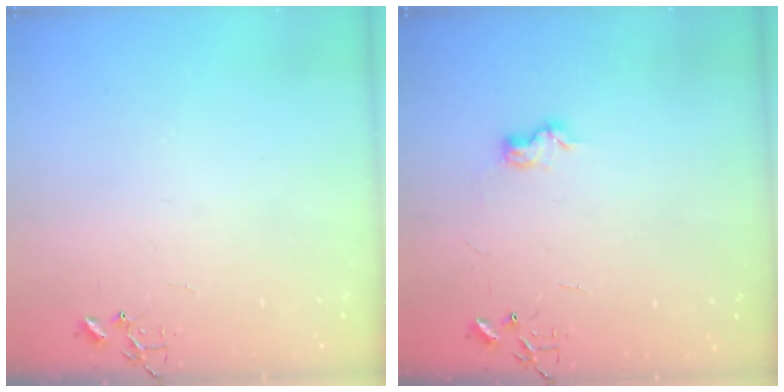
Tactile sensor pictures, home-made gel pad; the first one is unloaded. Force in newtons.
{"total": 6.7, "press": 6.7, "slide": 0.1}